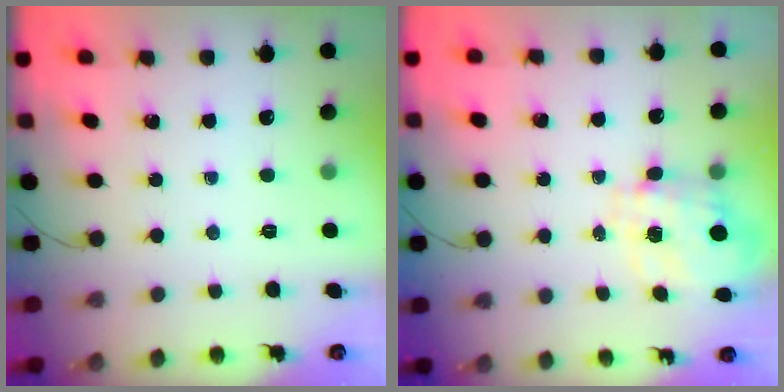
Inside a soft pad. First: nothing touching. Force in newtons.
{"total": 3.5, "press": 3.4, "slide": 1.1}